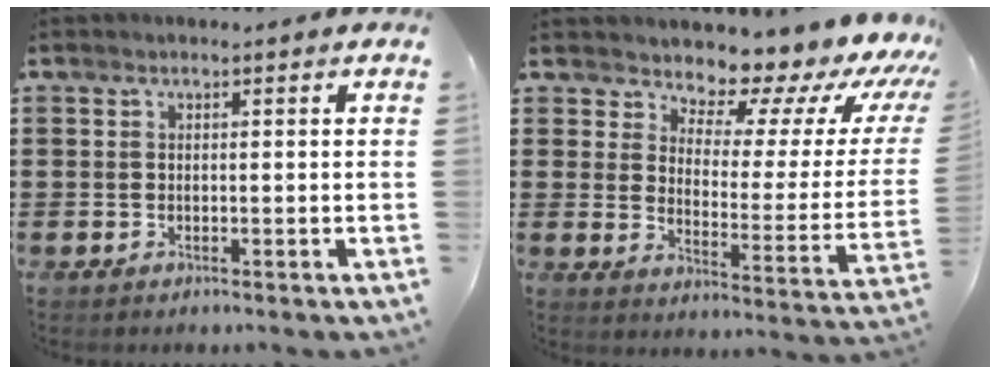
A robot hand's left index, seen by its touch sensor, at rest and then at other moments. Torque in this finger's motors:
{"motor_torque": [2.14, 0.00, 0.65, 0.01]}